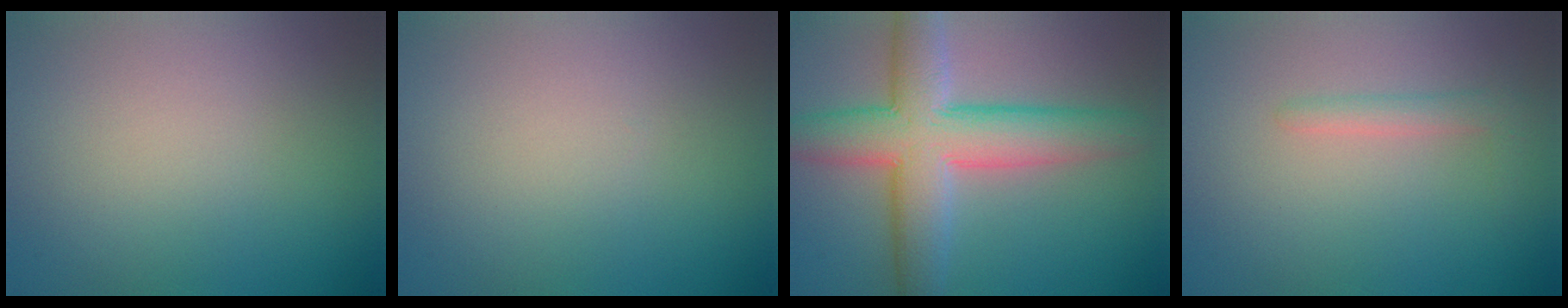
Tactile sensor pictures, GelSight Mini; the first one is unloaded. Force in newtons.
{"total": 0.0}
{"total": 9.0, "press": 9.0, "slide": 0.2}
{"total": 1.5, "press": 1.5, "slide": 0.2}